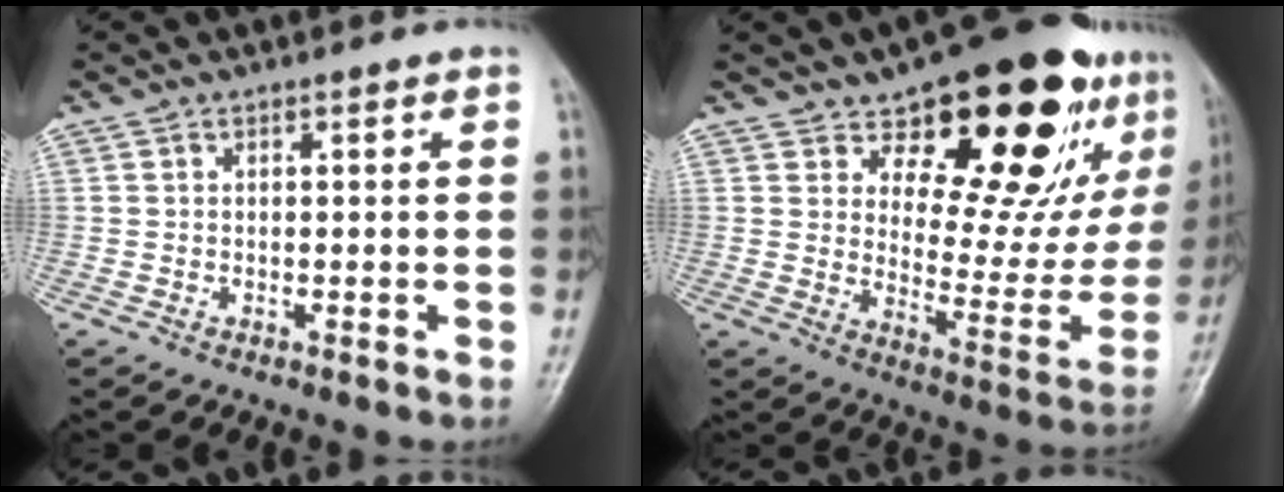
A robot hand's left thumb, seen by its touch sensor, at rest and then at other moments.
{"total": 24.1, "force": [14.0, 10.8, 16.3], "torque": [-0.164, -0.076, 0.207]}